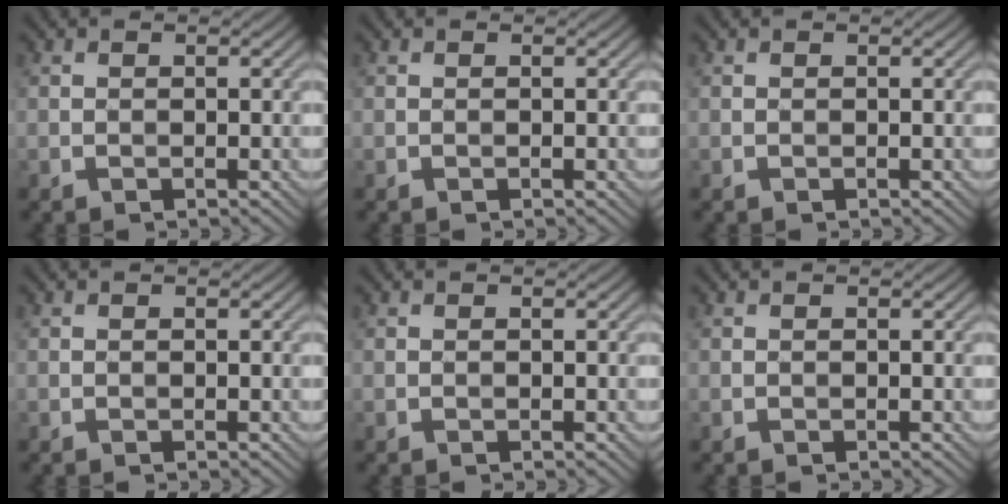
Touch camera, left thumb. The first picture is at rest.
{"total": 0.0}
{"total": 0.0}
{"total": 0.0}
{"total": 0.0}
{"total": 0.0}